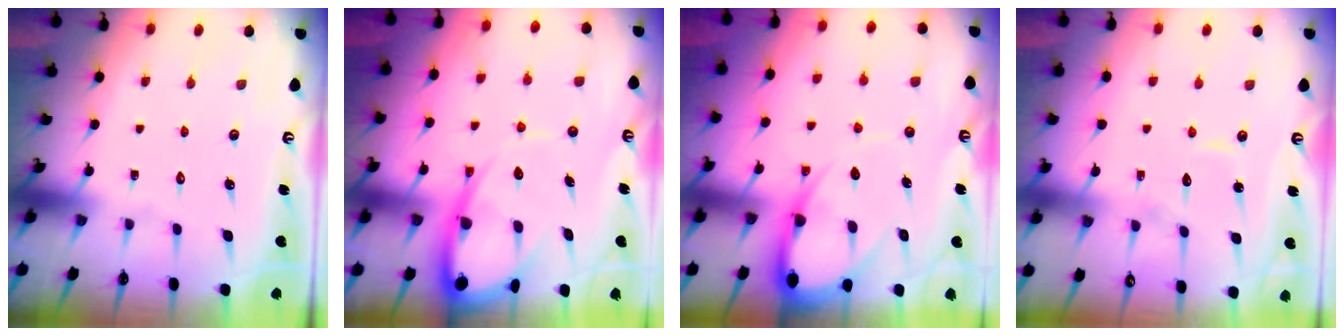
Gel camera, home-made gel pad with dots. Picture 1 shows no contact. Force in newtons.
{"total": 11.1, "press": 11.0, "slide": 1.2}
{"total": 9.7, "press": 9.6, "slide": 0.9}
{"total": 6.5, "press": 6.5, "slide": 0.5}